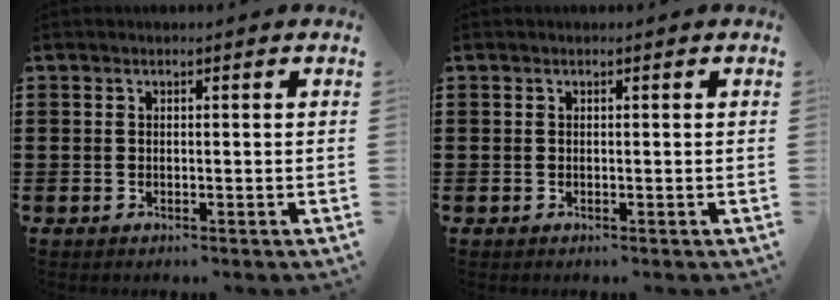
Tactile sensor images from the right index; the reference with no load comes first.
{"total": 0.0}